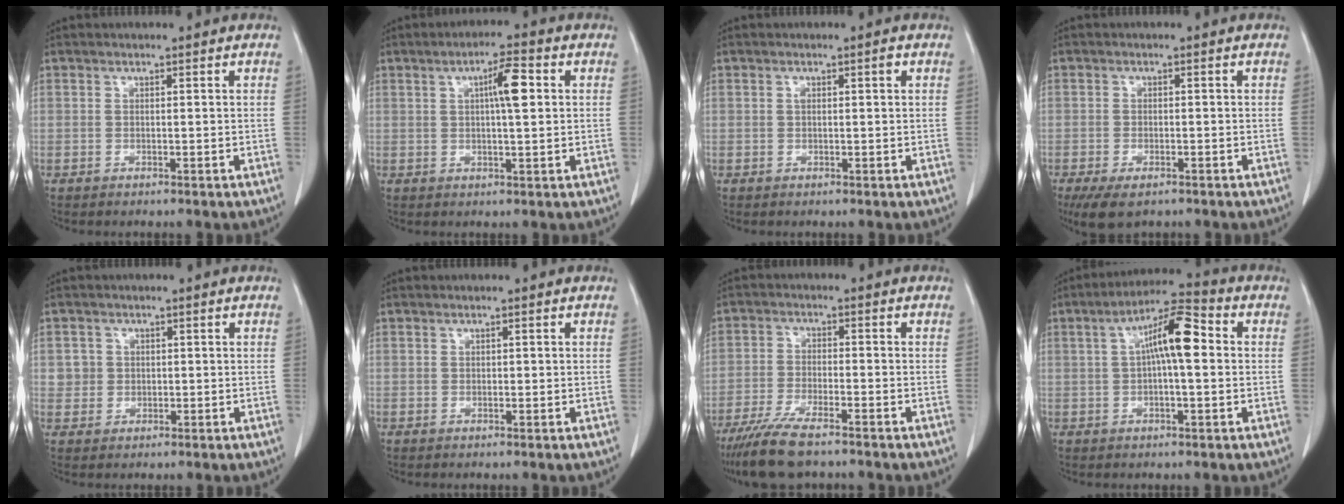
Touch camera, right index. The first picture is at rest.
{"total": 5.3, "force": [1.2, 0.6, 5.1], "torque": [-0.086, 0.007, 0.019]}
{"total": 1.2, "force": [0.4, 0.3, 1.0], "torque": [-0.015, 0.009, 0.008]}
{"total": 5.6, "force": [-3.9, 2.1, 3.4], "torque": [-0.061, -0.012, -0.059]}
{"total": 2.3, "force": [0.4, 2.3, 0.0], "torque": [0.012, 0.005, 0.007]}
{"total": 0.0}
{"total": 8.3, "force": [-6.5, 1.2, 5.0], "torque": [-0.097, -0.023, -0.111]}
{"total": 9.1, "force": [1.2, 1.8, 8.8], "torque": [-0.156, 0.029, 0.014]}